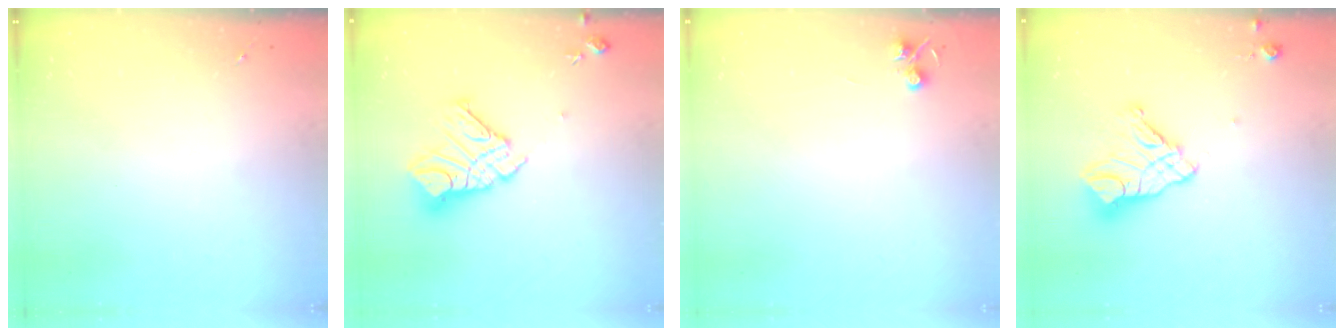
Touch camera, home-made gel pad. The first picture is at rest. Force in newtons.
{"total": 15.2, "press": 15.1, "slide": 1.6}
{"total": 4.6, "press": 4.6, "slide": 0.6}
{"total": 14.6, "press": 14.5, "slide": 1.4}